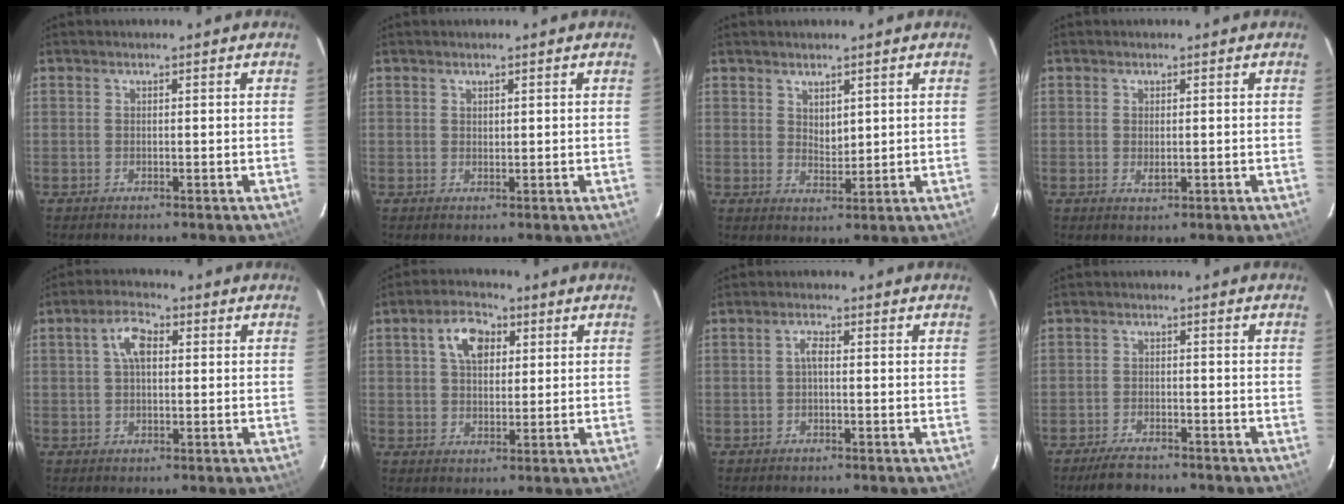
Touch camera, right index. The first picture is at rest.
{"total": 0.7, "force": [0.6, 0.3, 0.2], "torque": [-0.003, 0.001, 0.012]}
{"total": 2.7, "force": [1.7, 1.5, 1.4], "torque": [-0.020, -0.003, 0.032]}
{"total": 1.7, "force": [-0.1, 0.9, 1.4], "torque": [-0.025, -0.002, 0.001]}
{"total": 5.1, "force": [1.1, 2.7, 4.1], "torque": [-0.079, 0.017, 0.022]}
{"total": 7.0, "force": [2.5, 4.4, 4.8], "torque": [-0.082, 0.025, 0.046]}
{"total": 1.6, "force": [-0.2, 0.6, 1.4], "torque": [-0.030, 0.008, -0.005]}
{"total": 5.0, "force": [-4.3, 1.6, 2.0], "torque": [-0.054, -0.001, -0.073]}